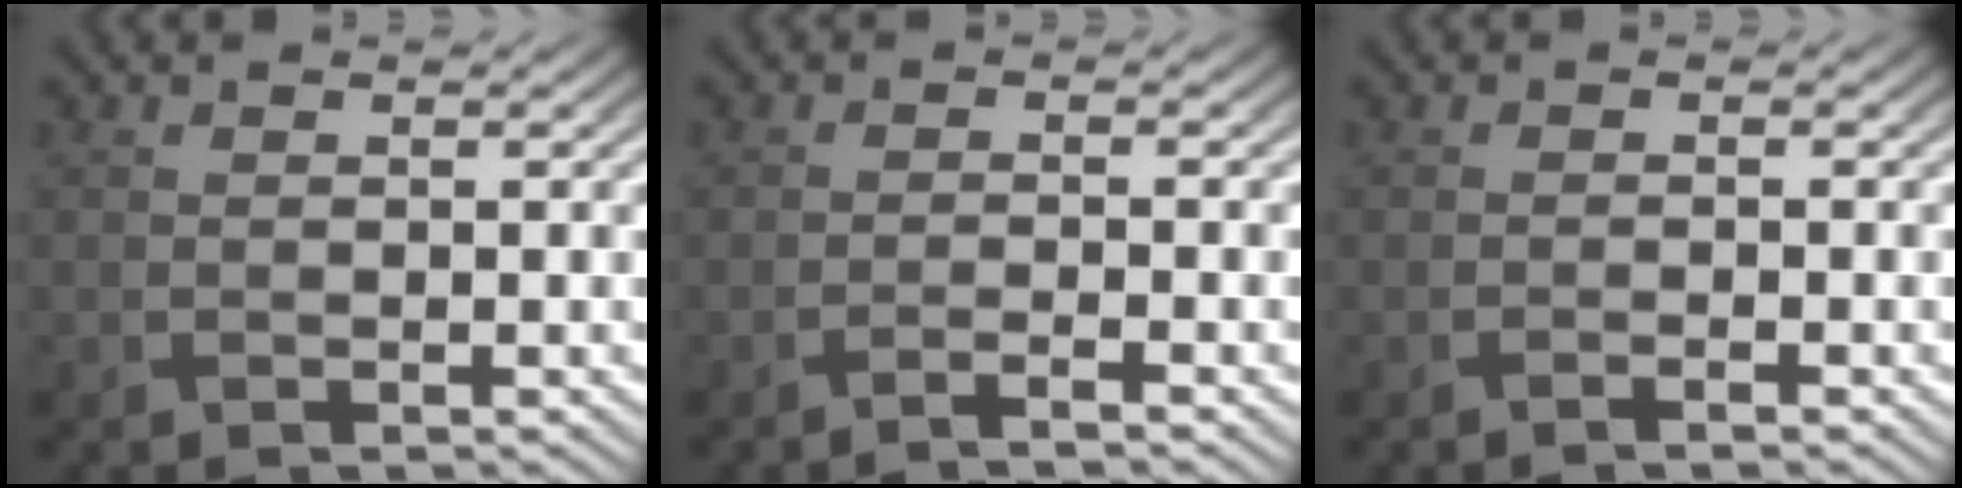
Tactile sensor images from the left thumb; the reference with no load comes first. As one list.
[{"total": 1.8, "force": [-1.2, 0.2, 1.3], "torque": [-0.014, 0.002, -0.034]}, {"total": 0.9, "force": [-0.5, 0.1, 0.7], "torque": [-0.011, 0.001, -0.013]}]